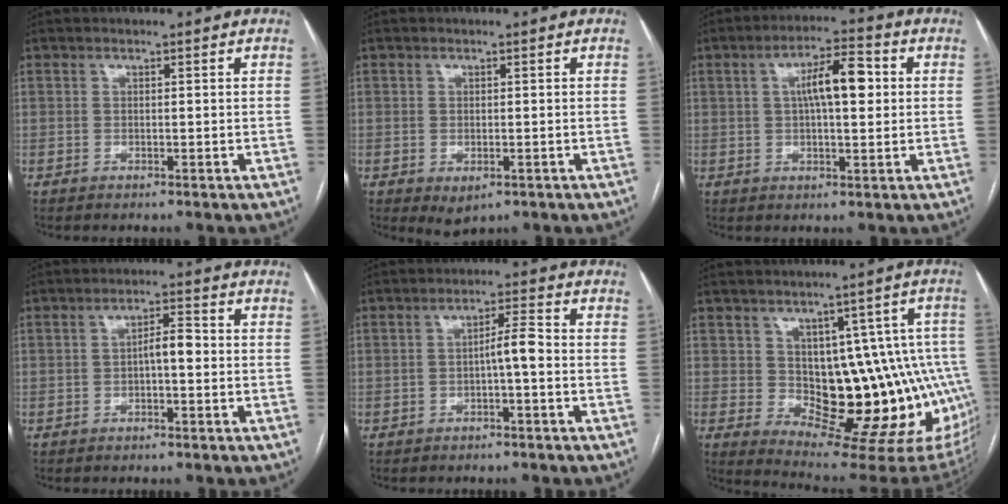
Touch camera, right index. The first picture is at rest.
{"total": 2.8, "force": [-1.1, 1.6, 2.0], "torque": [-0.028, -0.005, -0.002]}
{"total": 8.0, "force": [1.5, 2.2, 7.6], "torque": [-0.132, 0.021, 0.022]}
{"total": 3.4, "force": [-0.5, 1.0, 3.2], "torque": [-0.050, 0.012, -0.007]}
{"total": 4.0, "force": [-1.0, 0.7, 3.8], "torque": [-0.058, 0.014, -0.014]}
{"total": 17.0, "force": [-0.7, 8.2, 14.9], "torque": [-0.132, 0.023, 0.011]}